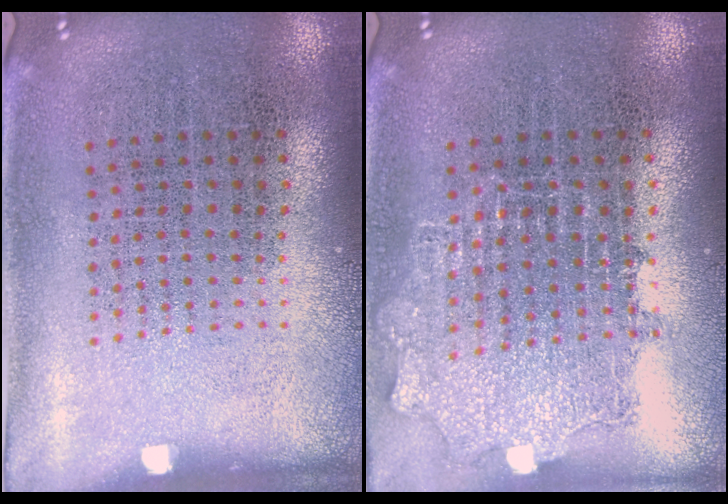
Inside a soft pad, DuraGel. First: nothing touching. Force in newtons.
{"total": 1.1, "press": 1.1, "slide": 0.3}